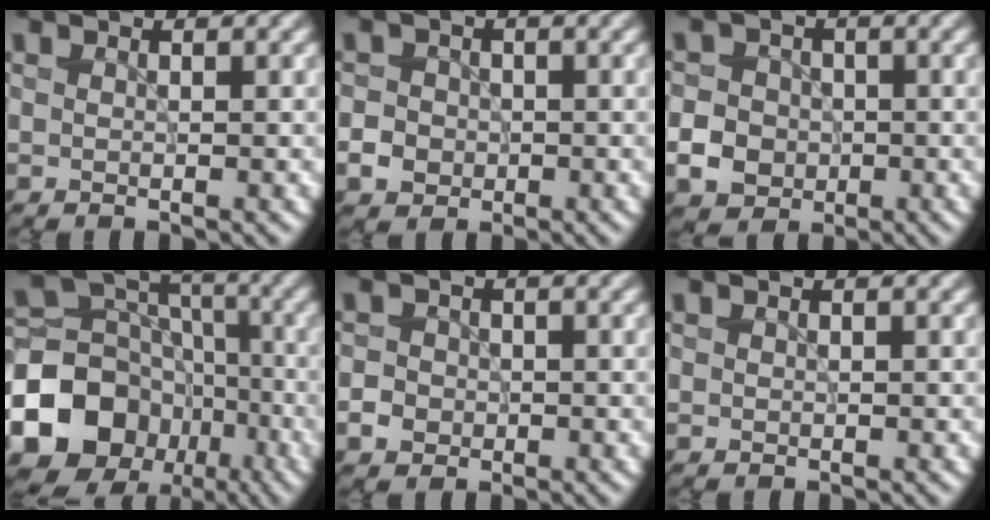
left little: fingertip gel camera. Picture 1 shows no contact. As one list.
[{"total": 2.4, "force": [-0.6, 2.2, 0.7], "torque": [0.001, -0.002, -0.012]}, {"total": 3.8, "force": [-1.0, 3.4, 1.4], "torque": [-0.016, -0.002, -0.026]}, {"total": 13.7, "force": [-5.7, 11.2, 5.5], "torque": [-0.136, 0.002, -0.104]}, {"total": 1.9, "force": [-0.5, 1.7, 0.6], "torque": [0.003, -0.001, -0.009]}, {"total": 0.0}]